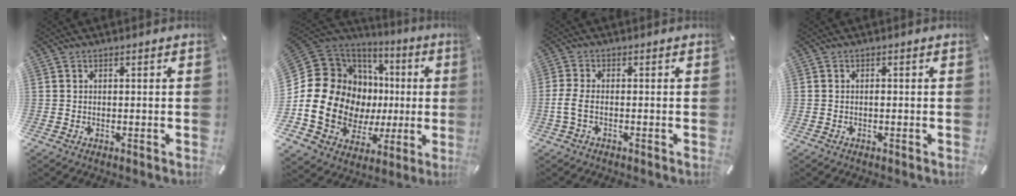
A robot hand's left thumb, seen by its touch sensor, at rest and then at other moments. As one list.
[{"total": 22.2, "force": [0.1, 17.4, 13.8], "torque": [-0.284, -0.027, 0.033]}, {"total": 3.9, "force": [-1.1, 1.3, 3.5], "torque": [-0.081, -0.004, -0.022]}, {"total": 0.7, "force": [-0.2, 0.3, 0.6], "torque": [-0.013, -0.003, -0.003]}]